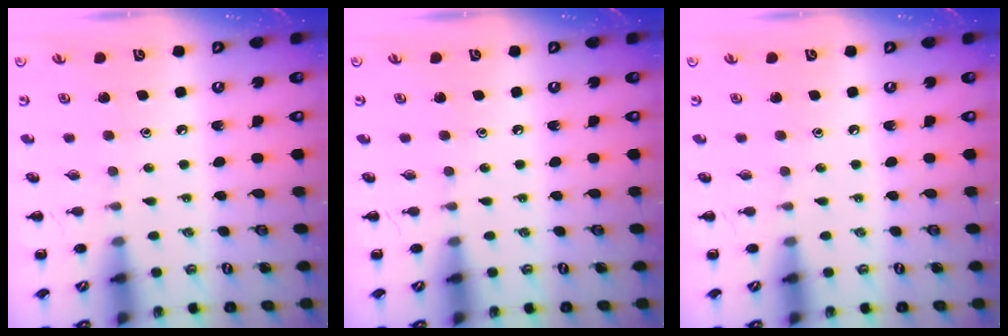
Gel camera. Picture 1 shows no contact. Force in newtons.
{"total": 0.0}
{"total": 0.0}